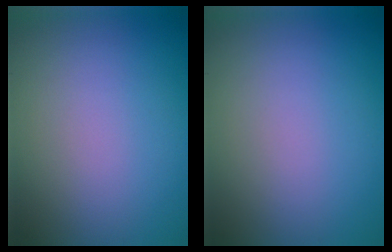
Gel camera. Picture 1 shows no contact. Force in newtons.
{"total": 0.0}